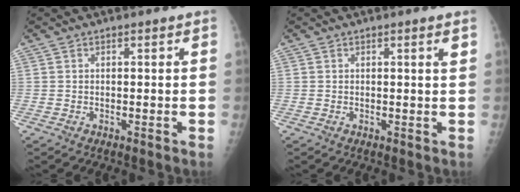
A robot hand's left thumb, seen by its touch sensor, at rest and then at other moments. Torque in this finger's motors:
{"motor_torque": [-0.05, -0.05, -0.20, 0.09, 0.00]}